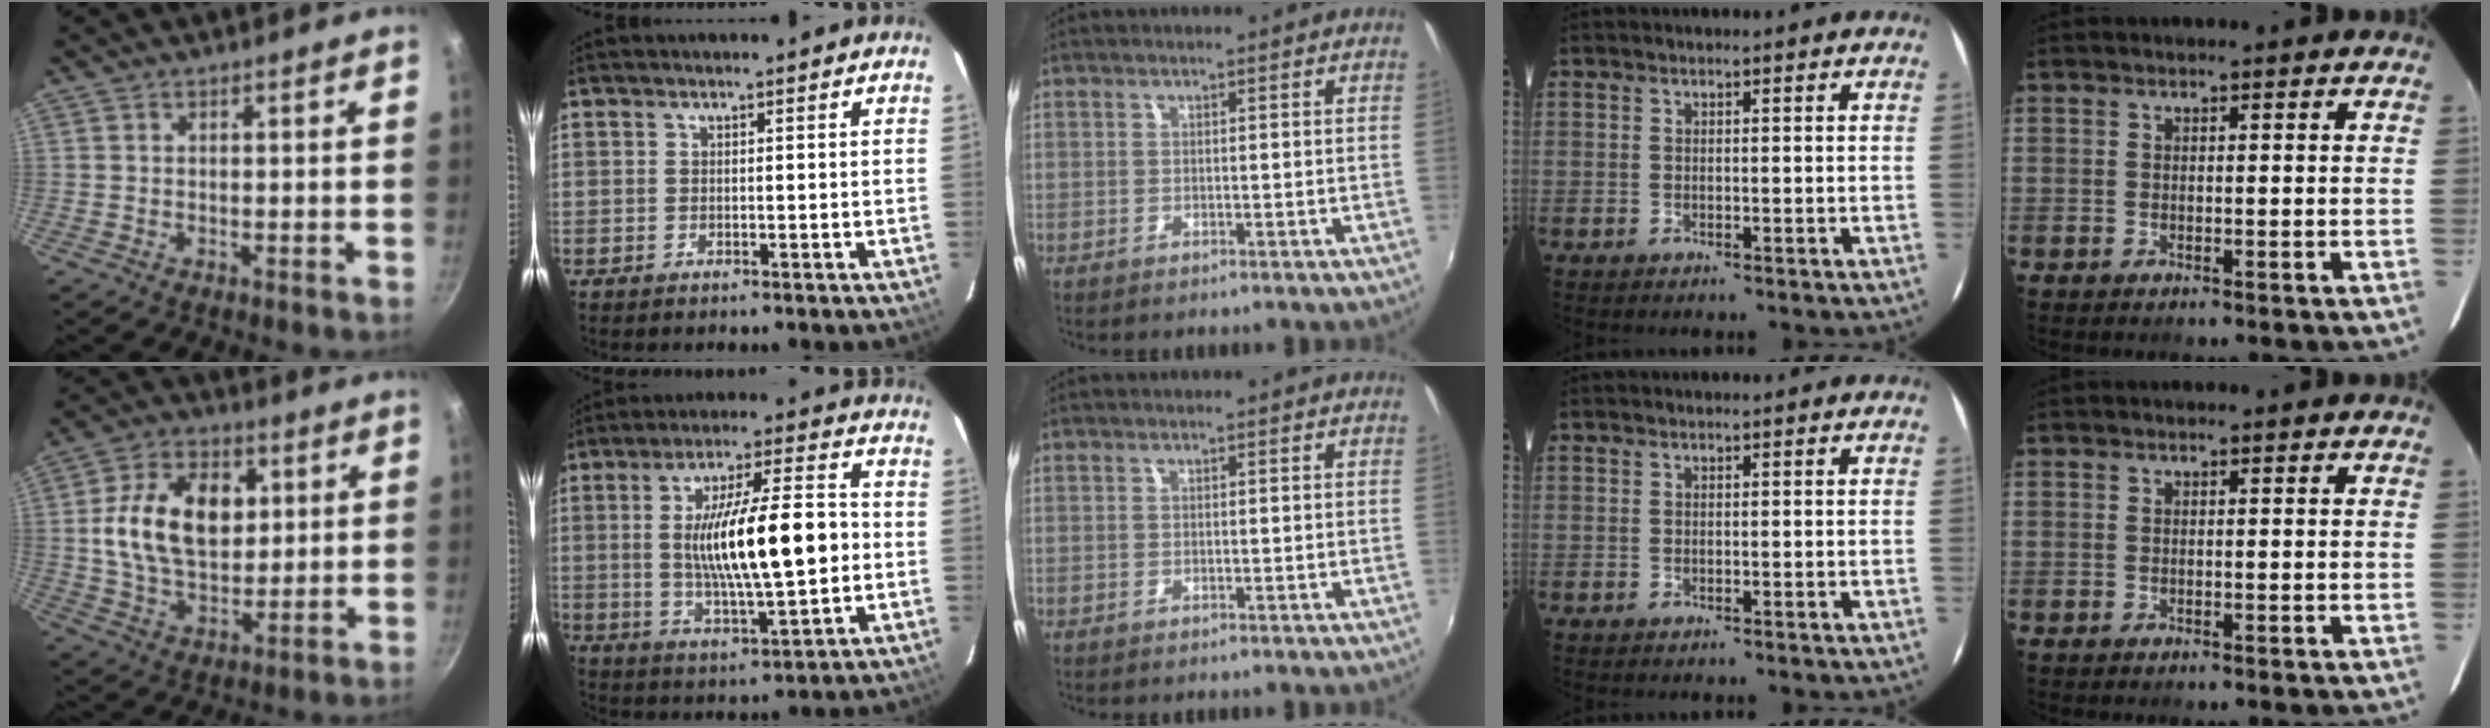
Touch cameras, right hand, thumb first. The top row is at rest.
{"thumb": {"total": 16.7, "force": [3.1, 11.1, 12.1], "torque": [-0.185, 0.001, 0.049]}, "index": {"total": 16.8, "force": [-0.6, 3.5, 16.5], "torque": [-0.280, 0.002, 0.000]}}